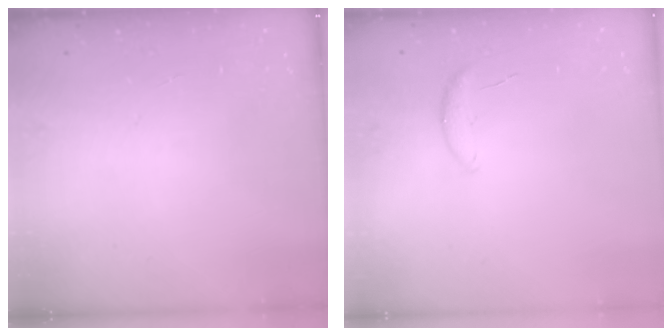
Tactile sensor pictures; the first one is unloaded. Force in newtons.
{"total": 5.5, "press": 5.5, "slide": 0.5}